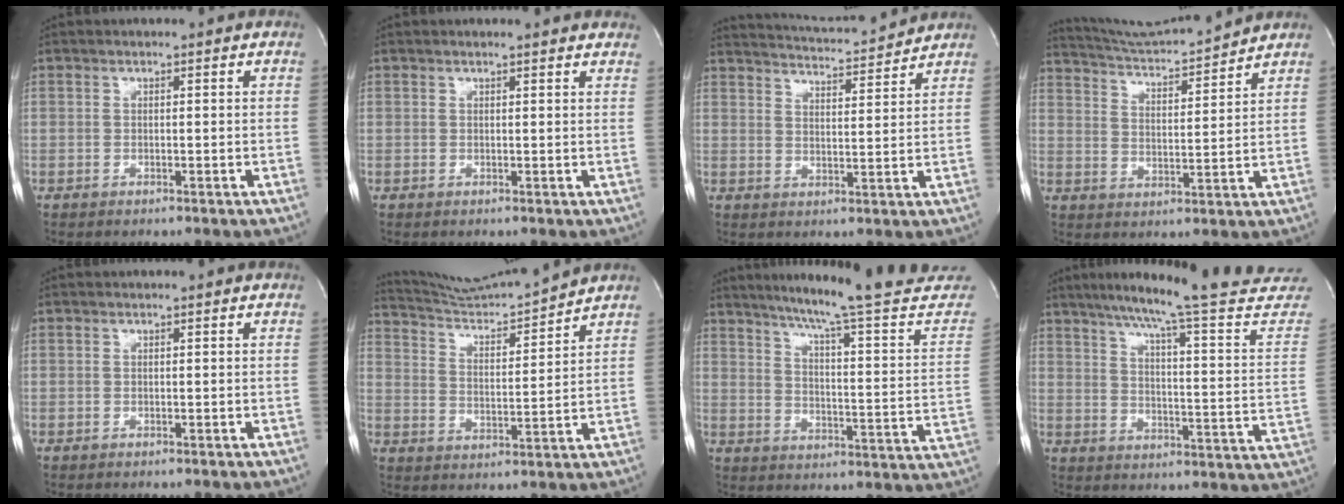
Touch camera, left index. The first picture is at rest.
{"total": 3.9, "force": [3.7, 0.5, 1.2], "torque": [-0.019, 0.002, 0.025]}
{"total": 10.2, "force": [10.0, -0.1, 2.2], "torque": [-0.045, 0.000, 0.144]}
{"total": 12.0, "force": [11.6, -0.8, 3.1], "torque": [-0.062, 0.001, 0.187]}
{"total": 0.0}
{"total": 11.2, "force": [10.8, -1.8, 2.0], "torque": [-0.046, -0.013, 0.189]}
{"total": 24.4, "force": [21.7, -0.1, 11.1], "torque": [-0.160, -0.078, 0.272]}
{"total": 25.9, "force": [23.3, -0.5, 11.2], "torque": [-0.167, -0.092, 0.289]}